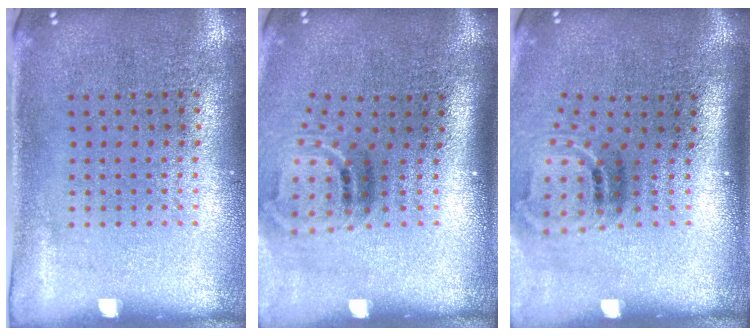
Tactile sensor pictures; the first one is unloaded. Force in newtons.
{"total": 2.0, "press": 1.2, "slide": 1.6}
{"total": 1.9, "press": 1.2, "slide": 1.5}